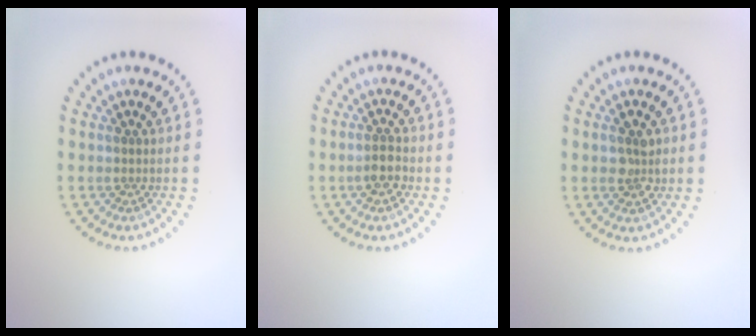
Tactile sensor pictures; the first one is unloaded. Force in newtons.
{"total": 2.1, "press": 2.0, "slide": 0.8}
{"total": 2.7, "press": 2.7, "slide": 0.3}